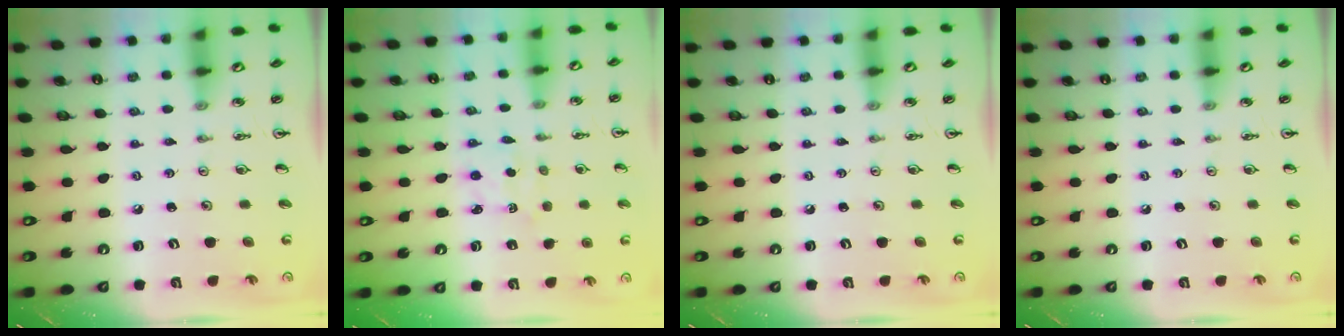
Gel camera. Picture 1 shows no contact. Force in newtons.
{"total": 2.2, "press": 2.2, "slide": 0.4}
{"total": 0.0}
{"total": 0.0}